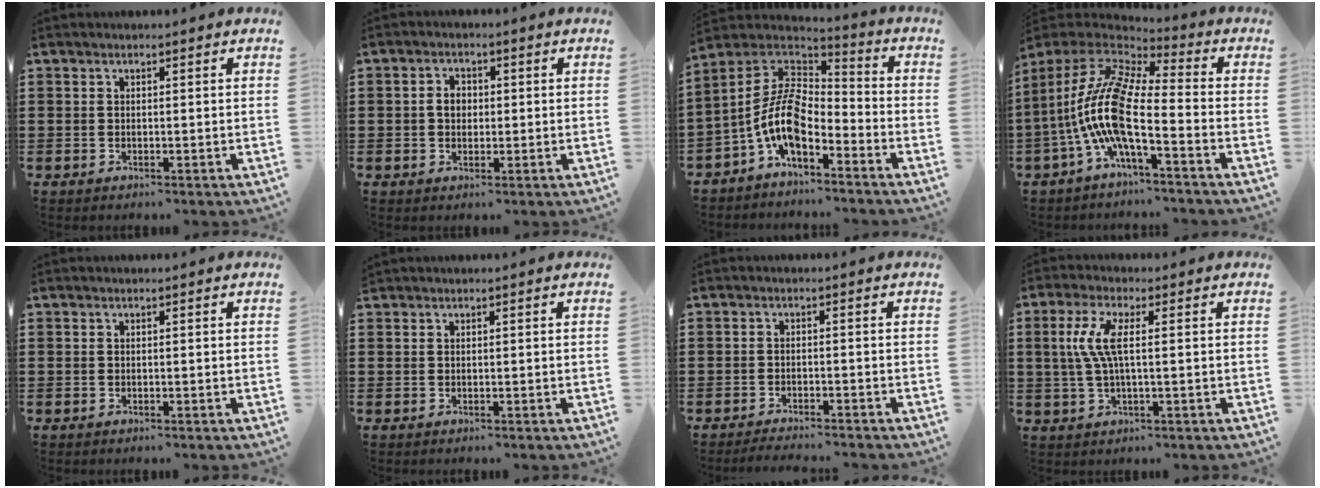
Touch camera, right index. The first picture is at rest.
{"total": 2.6, "force": [0.0, 2.0, 1.8], "torque": [-0.038, 0.008, -0.002]}
{"total": 9.8, "force": [-3.9, 4.5, 7.8], "torque": [-0.189, -0.016, -0.088]}
{"total": 11.7, "force": [-3.8, 2.4, 10.8], "torque": [-0.257, -0.028, -0.092]}
{"total": 0.0}
{"total": 0.0}
{"total": 2.1, "force": [-2.1, -0.2, 0.1], "torque": [-0.004, -0.001, -0.044]}
{"total": 5.8, "force": [0.4, 1.2, 5.6], "torque": [-0.135, -0.010, -0.004]}